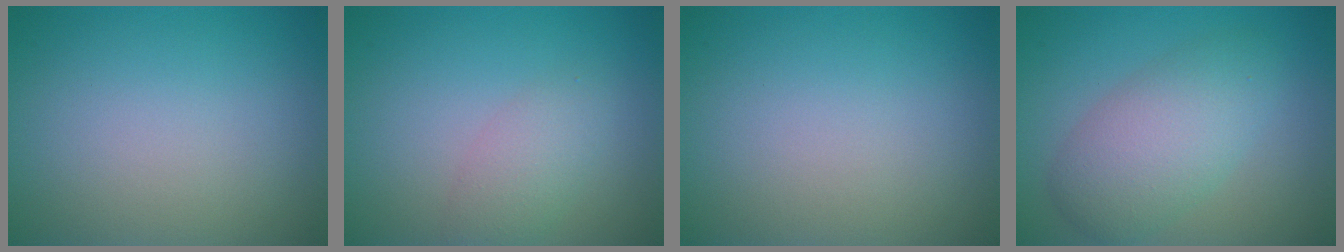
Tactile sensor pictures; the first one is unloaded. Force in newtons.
{"total": 2.2, "press": 2.2, "slide": 0.1}
{"total": 0.0}
{"total": 5.2, "press": 5.2, "slide": 0.2}